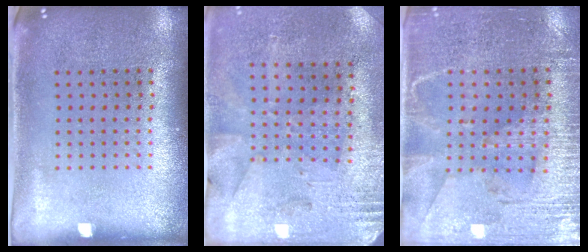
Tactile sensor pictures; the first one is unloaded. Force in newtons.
{"total": 2.7, "press": 2.3, "slide": 1.5}
{"total": 3.3, "press": 2.8, "slide": 1.7}